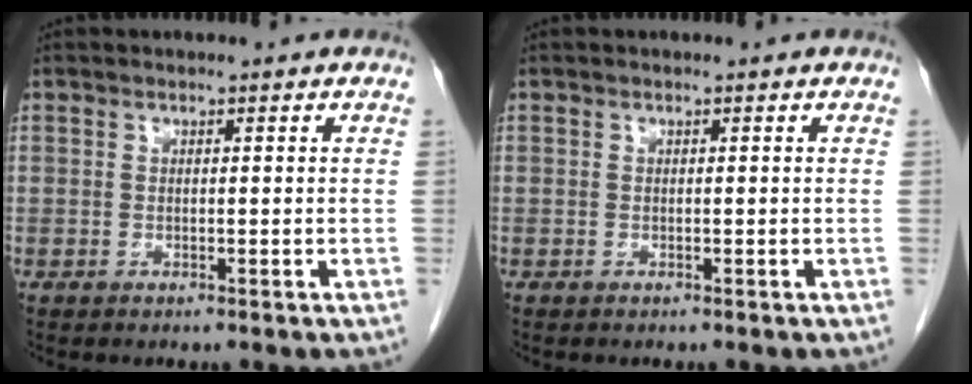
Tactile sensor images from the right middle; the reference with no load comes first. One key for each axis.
{"total": 0.0}